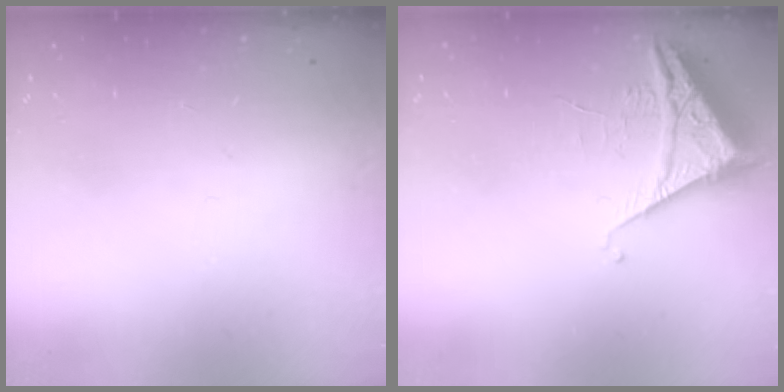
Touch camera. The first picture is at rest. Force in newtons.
{"total": 6.1, "press": 6.1, "slide": 0.3}